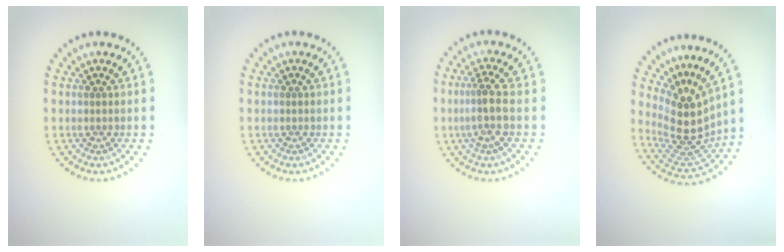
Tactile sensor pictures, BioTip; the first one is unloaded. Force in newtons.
{"total": 0.0}
{"total": 2.7, "press": 2.1, "slide": 1.7}
{"total": 4.5, "press": 3.3, "slide": 3.0}